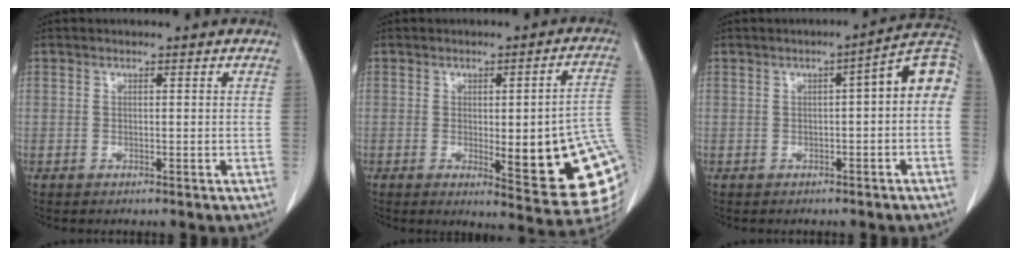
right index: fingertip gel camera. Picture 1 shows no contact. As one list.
[{"total": 18.0, "force": [-1.7, 3.7, 17.5], "torque": [-0.145, 0.004, -0.004]}, {"total": 6.9, "force": [0.2, 1.4, 6.8], "torque": [-0.084, 0.031, -0.005]}]